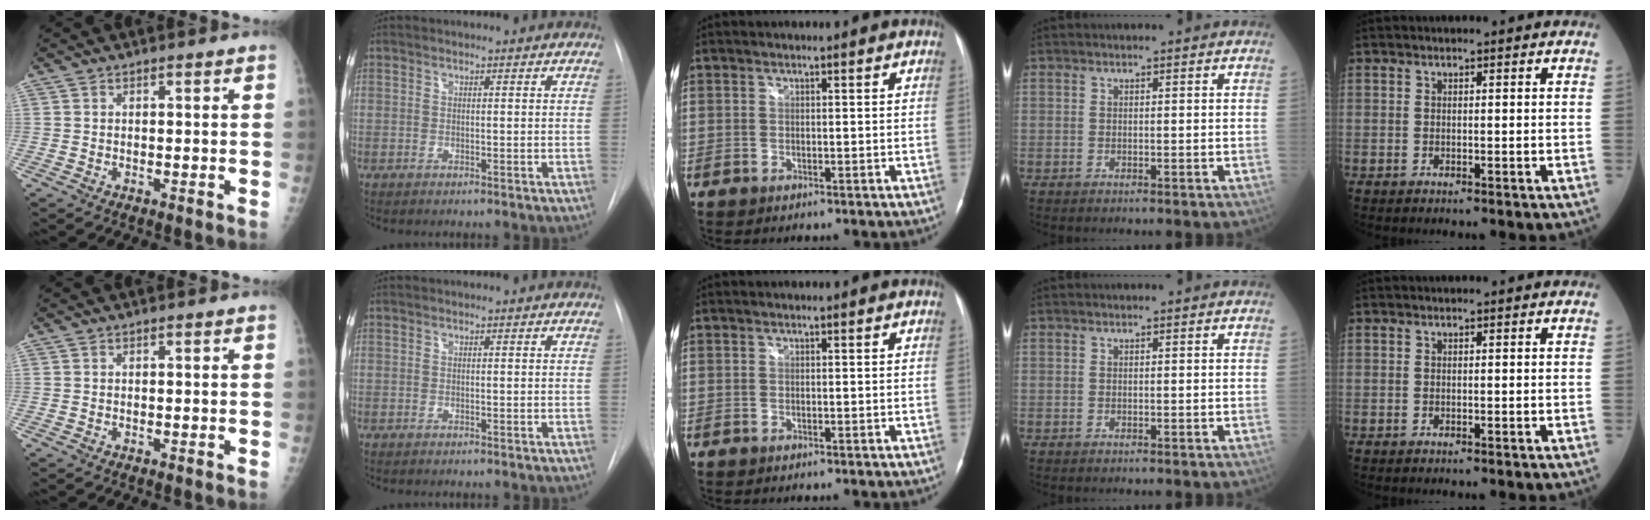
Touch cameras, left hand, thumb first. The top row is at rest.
{}